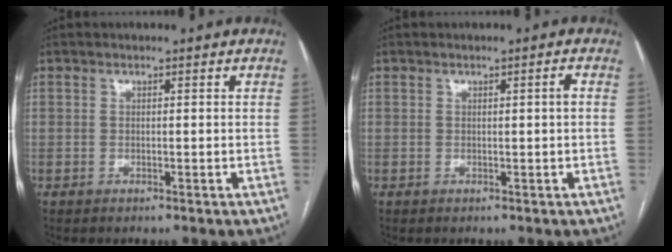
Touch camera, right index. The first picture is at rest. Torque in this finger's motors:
{"motor_torque": [0.13, -0.01, 0.04, 0.02]}